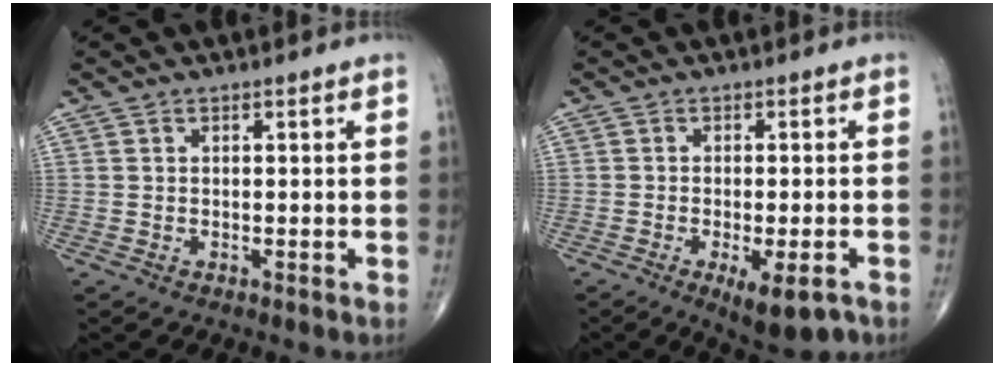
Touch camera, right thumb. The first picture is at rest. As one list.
[{"total": 7.8, "force": [-3.9, 2.6, 6.2], "torque": [-0.083, 0.001, -0.051]}]